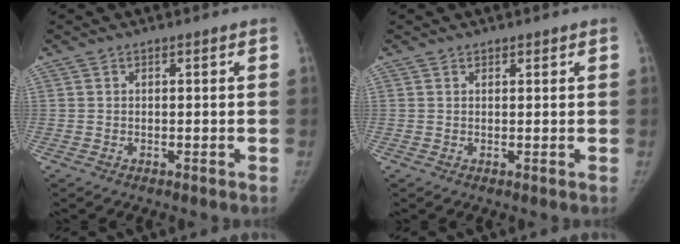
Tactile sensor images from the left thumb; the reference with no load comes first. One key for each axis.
{"total": 0.6, "fx": 0.5, "fy": 0.3, "fz": 0.1, "tx": 0.006, "ty": -0.004, "tz": 0.007}